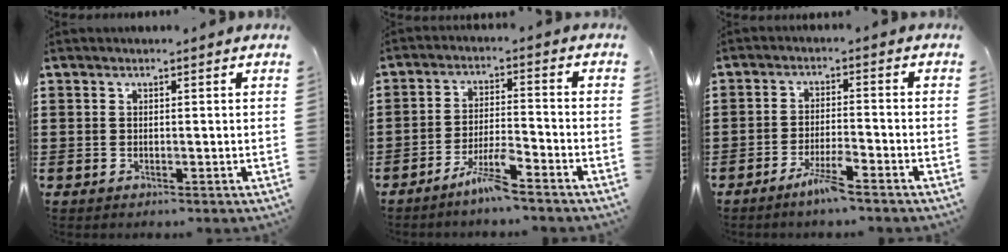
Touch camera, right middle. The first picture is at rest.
{"total": 5.5, "force": [-4.5, 0.3, 3.3], "torque": [-0.075, -0.008, -0.088]}
{"total": 4.4, "force": [-3.3, 0.2, 2.9], "torque": [-0.060, -0.004, -0.062]}